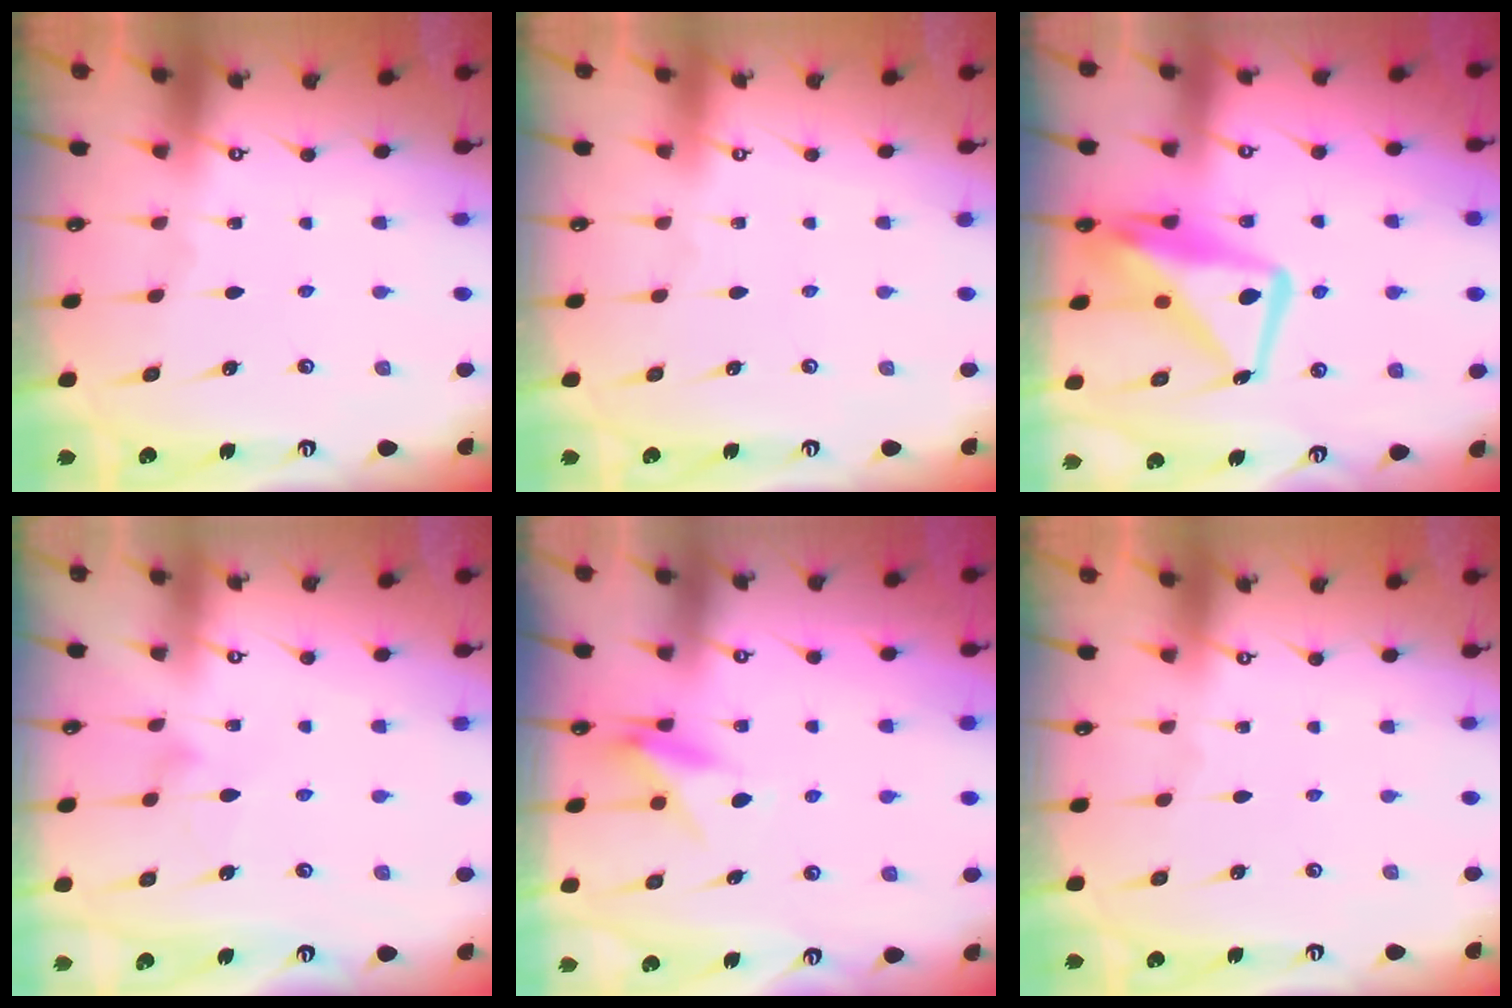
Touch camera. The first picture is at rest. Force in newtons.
{"total": 4.0, "press": 4.0, "slide": 0.1}
{"total": 14.8, "press": 14.7, "slide": 1.5}
{"total": 5.7, "press": 5.7, "slide": 0.3}
{"total": 8.3, "press": 8.2, "slide": 1.3}
{"total": 0.0}